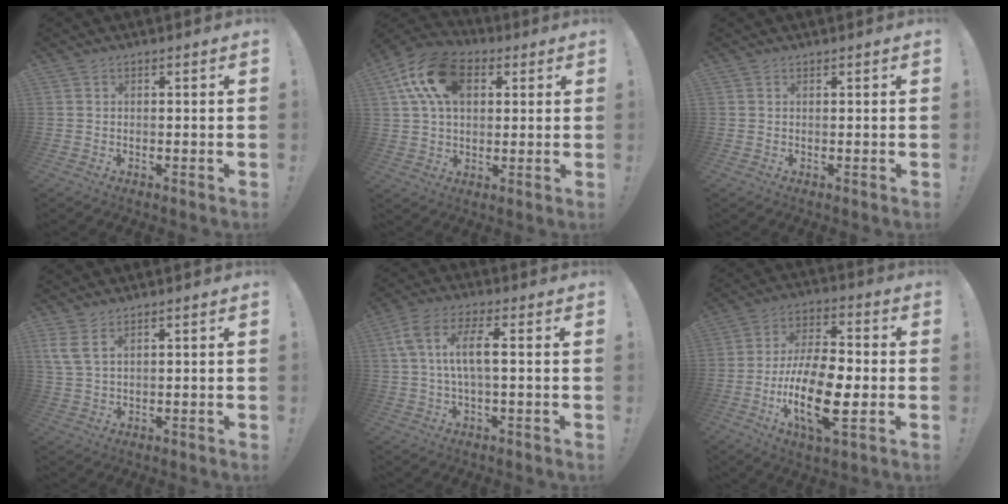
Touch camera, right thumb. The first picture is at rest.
{"total": 17.3, "force": [6.0, 11.4, 11.5], "torque": [-0.199, -0.005, 0.110]}
{"total": 0.0}
{"total": 4.7, "force": [2.7, 1.4, 3.6], "torque": [-0.073, -0.008, 0.054]}
{"total": 9.5, "force": [1.1, 3.0, 9.0], "torque": [-0.187, 0.000, 0.017]}
{"total": 18.7, "force": [-5.4, 7.5, 16.3], "torque": [-0.317, 0.013, -0.088]}